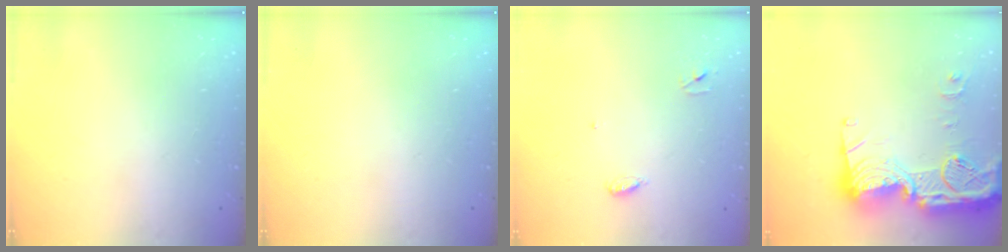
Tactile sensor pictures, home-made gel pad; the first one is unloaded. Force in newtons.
{"total": 0.0}
{"total": 3.4, "press": 3.4, "slide": 0.3}
{"total": 23.2, "press": 23.1, "slide": 2.1}